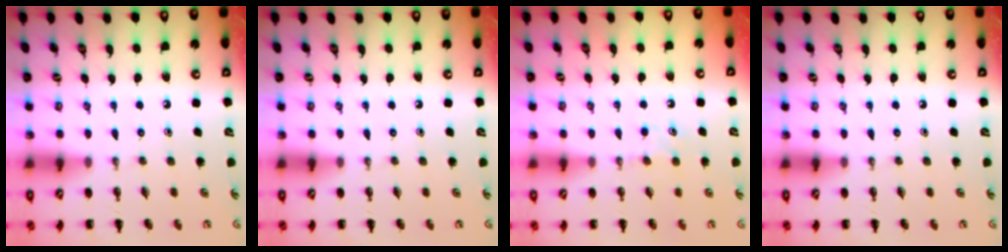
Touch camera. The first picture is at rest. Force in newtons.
{"total": 0.0}
{"total": 4.2, "press": 4.0, "slide": 1.4}
{"total": 0.0}